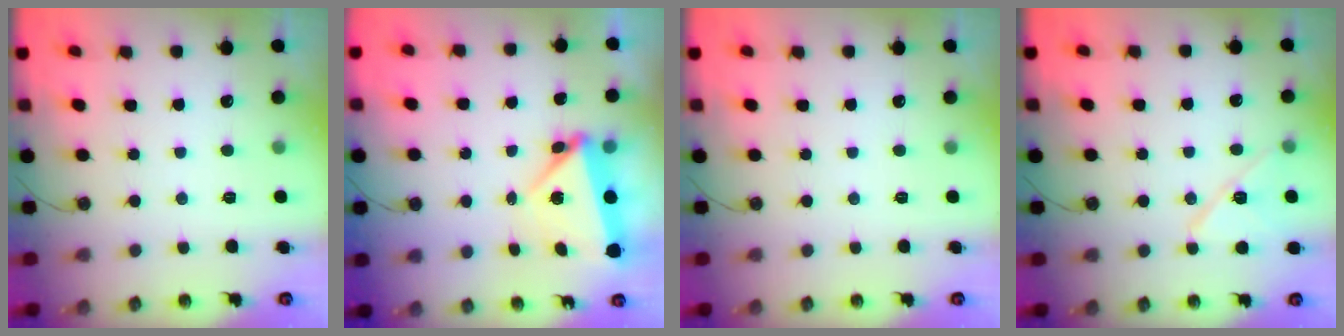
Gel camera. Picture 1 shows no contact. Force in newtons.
{"total": 6.2, "press": 6.1, "slide": 1.2}
{"total": 0.0}
{"total": 11.1, "press": 11.0, "slide": 1.7}